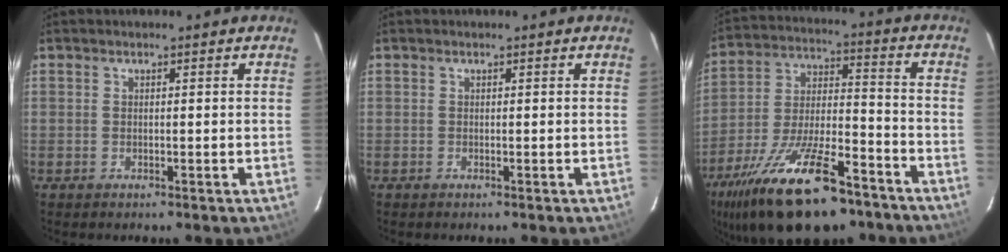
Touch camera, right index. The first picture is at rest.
{"total": 0.0}
{"total": 24.0, "force": [-16.3, 8.4, 15.4], "torque": [-0.291, -0.027, -0.260]}